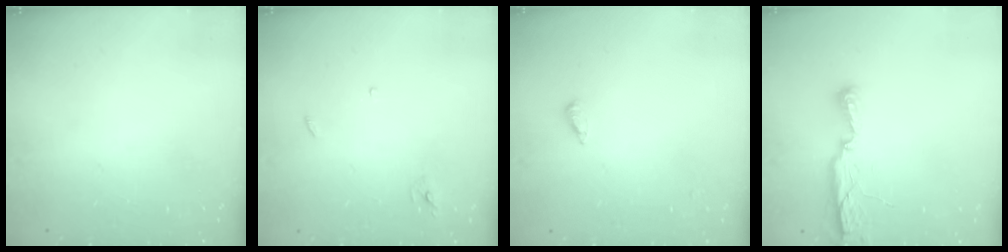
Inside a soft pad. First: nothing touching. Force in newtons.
{"total": 2.4, "press": 2.4, "slide": 0.1}
{"total": 2.2, "press": 2.2, "slide": 0.5}
{"total": 6.6, "press": 6.5, "slide": 1.1}